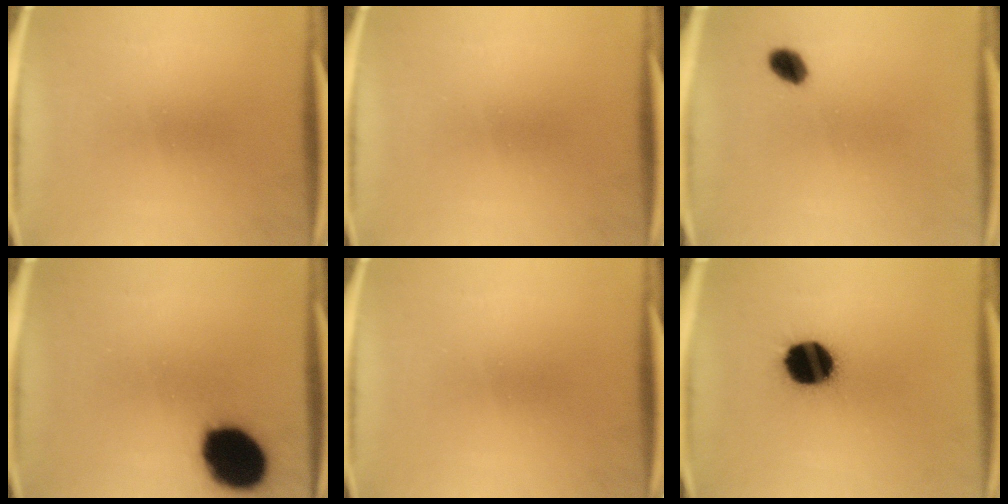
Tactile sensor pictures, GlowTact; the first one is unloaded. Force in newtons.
{"total": 0.0}
{"total": 3.6}
{"total": 17.8}
{"total": 0.0}
{"total": 15.0}